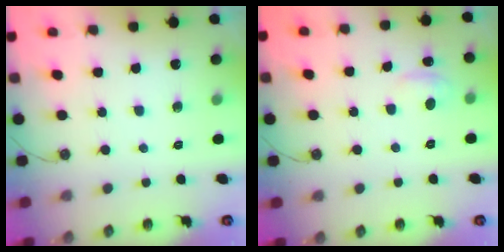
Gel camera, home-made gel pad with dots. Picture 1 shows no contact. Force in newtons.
{"total": 2.5, "press": 2.5, "slide": 0.4}